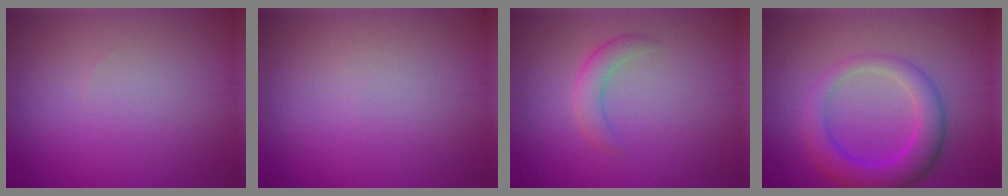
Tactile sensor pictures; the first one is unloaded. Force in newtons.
{"total": 0.0}
{"total": 2.2, "press": 2.2, "slide": 0.2}
{"total": 5.5, "press": 5.5, "slide": 0.2}